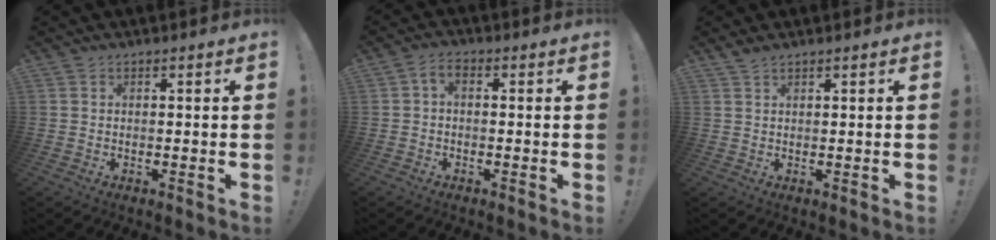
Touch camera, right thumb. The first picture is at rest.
{"total": 2.5, "force": [-0.5, 1.3, 2.1], "torque": [-0.045, 0.010, -0.008]}
{"total": 1.6, "force": [1.3, 0.2, 0.9], "torque": [-0.019, -0.003, 0.024]}